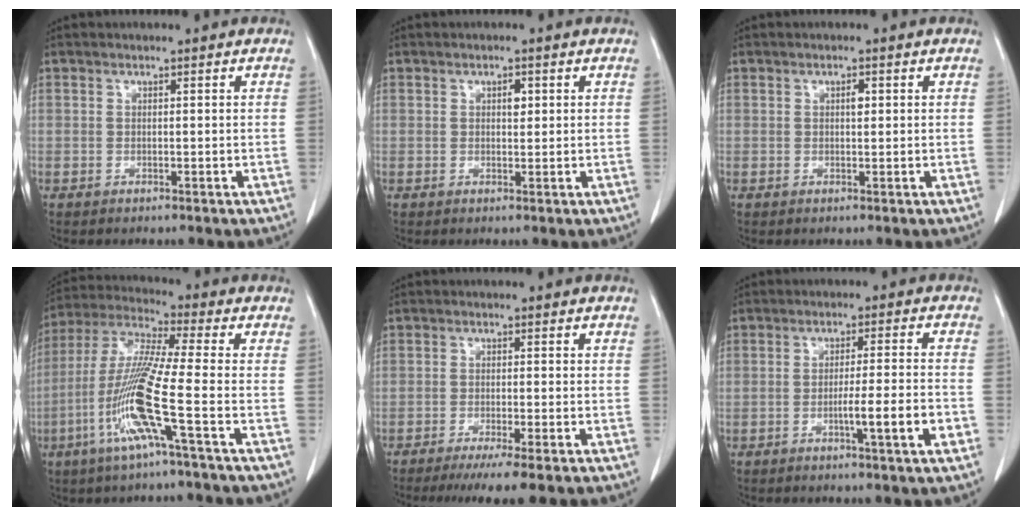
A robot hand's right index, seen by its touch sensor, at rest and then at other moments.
{"total": 1.5, "force": [0.5, 0.7, 1.2], "torque": [-0.017, 0.001, 0.007]}
{"total": 1.1, "force": [0.3, 0.5, 1.0], "torque": [-0.017, 0.002, 0.004]}
{"total": 13.1, "force": [-4.6, -1.0, 12.2], "torque": [-0.254, -0.011, -0.100]}
{"total": 6.9, "force": [-5.1, -0.2, 4.7], "torque": [-0.061, -0.015, -0.078]}
{"total": 6.9, "force": [-2.5, -0.5, 6.4], "torque": [-0.093, -0.006, -0.040]}